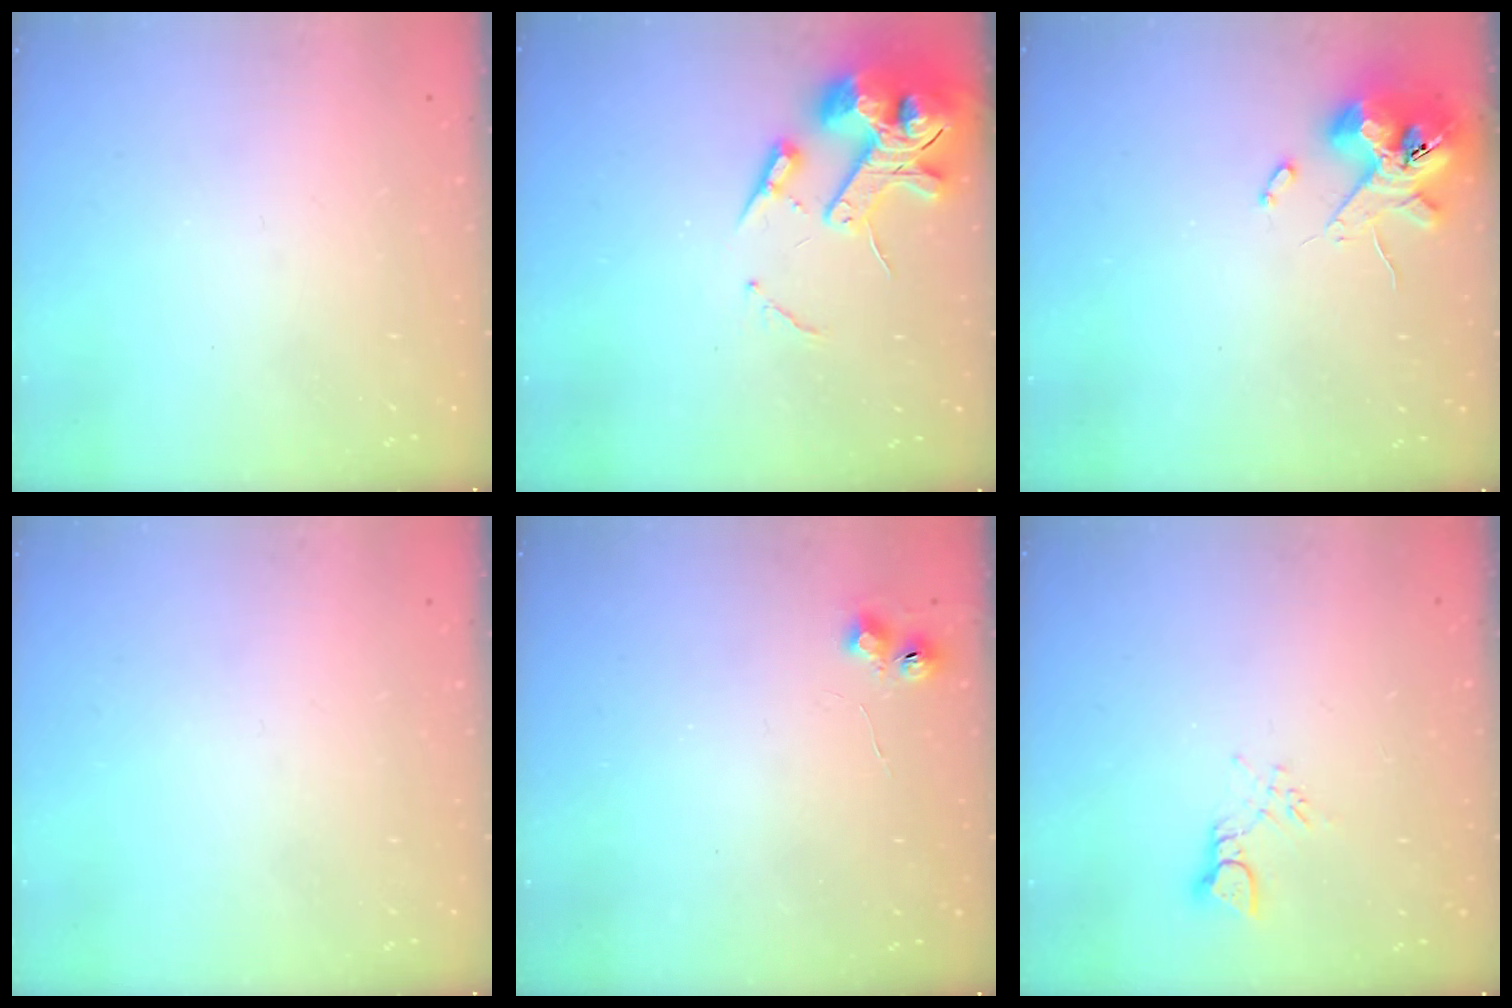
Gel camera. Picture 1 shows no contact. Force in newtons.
{"total": 16.0, "press": 15.8, "slide": 2.4}
{"total": 10.9, "press": 10.7, "slide": 1.8}
{"total": 0.0}
{"total": 5.6, "press": 5.6, "slide": 0.7}
{"total": 2.9, "press": 2.8, "slide": 0.5}